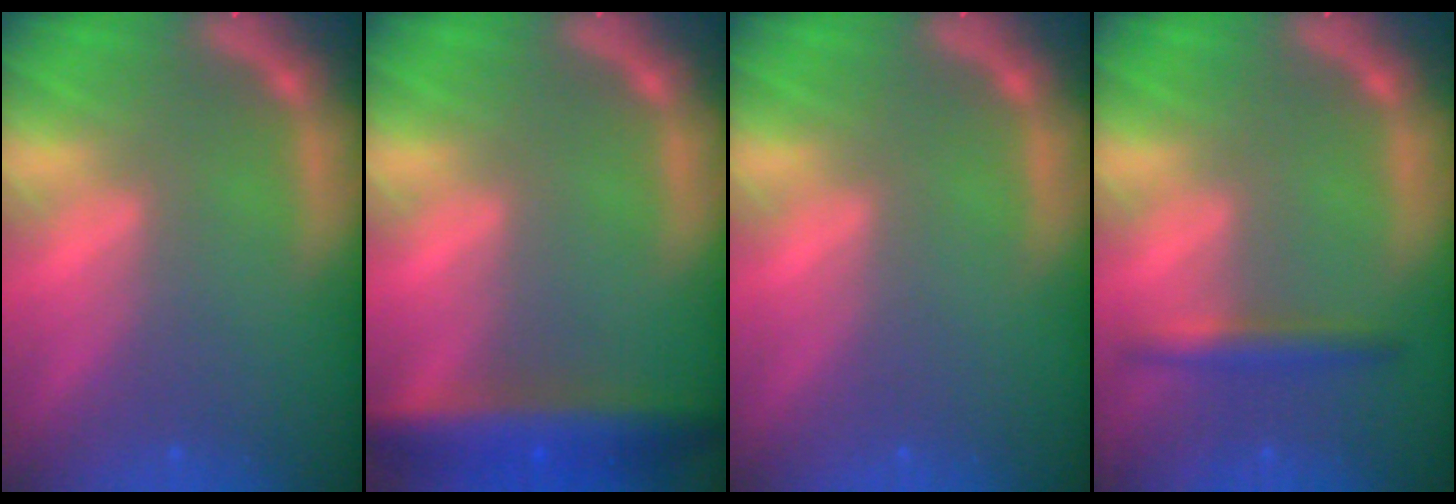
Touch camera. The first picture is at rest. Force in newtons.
{"total": 6.5}
{"total": 0.0}
{"total": 2.4}